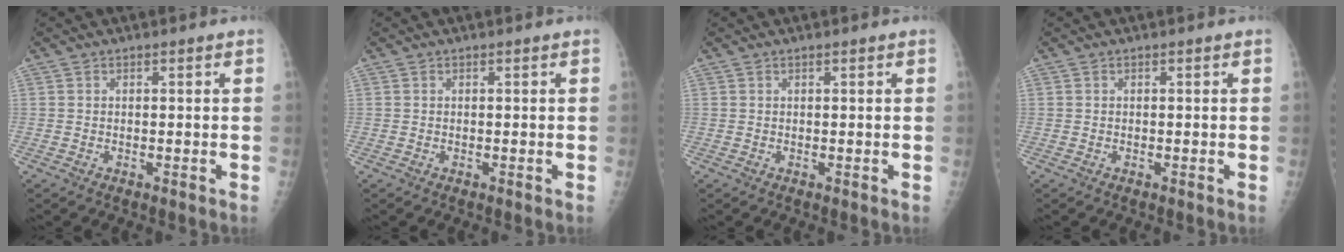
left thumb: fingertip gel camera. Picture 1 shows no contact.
{"total": 0.0}
{"total": 0.0}
{"total": 0.0}